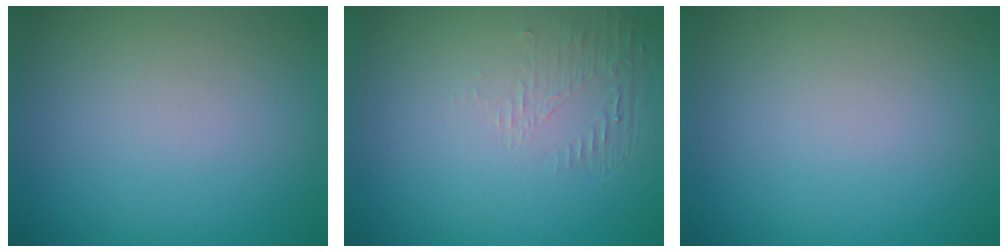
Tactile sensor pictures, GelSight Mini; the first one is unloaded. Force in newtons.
{"total": 1.3, "press": 0.0, "slide": 1.3}
{"total": 0.0}